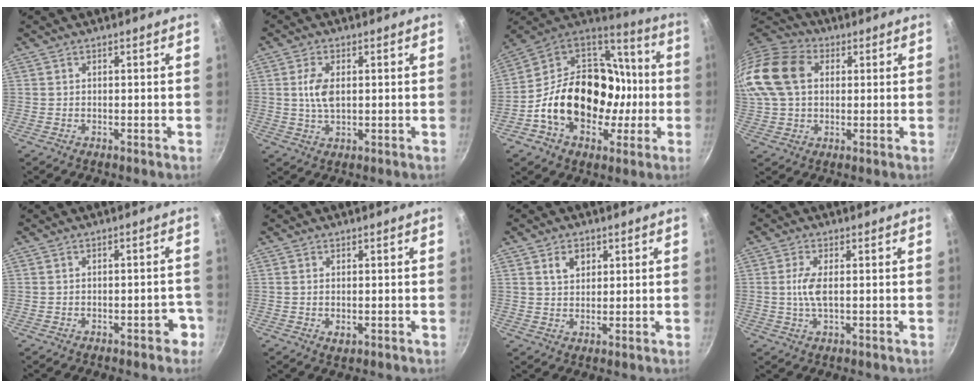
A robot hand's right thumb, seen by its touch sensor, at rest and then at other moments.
{"total": 5.4, "force": [0.7, 2.9, 4.5], "torque": [-0.085, 0.000, 0.014]}
{"total": 26.2, "force": [-3.9, 19.5, 17.0], "torque": [-0.262, 0.057, -0.055]}
{"total": 18.3, "force": [3.7, 13.4, 11.9], "torque": [-0.247, 0.027, 0.056]}
{"total": 3.8, "force": [-2.1, 1.8, 2.5], "torque": [-0.005, 0.031, -0.019]}
{"total": 1.7, "force": [-0.2, 1.0, 1.4], "torque": [-0.023, -0.005, -0.001]}
{"total": 4.1, "force": [1.7, 3.0, 2.2], "torque": [-0.021, -0.002, 0.030]}
{"total": 4.3, "force": [0.1, 1.5, 4.1], "torque": [-0.094, 0.001, 0.000]}